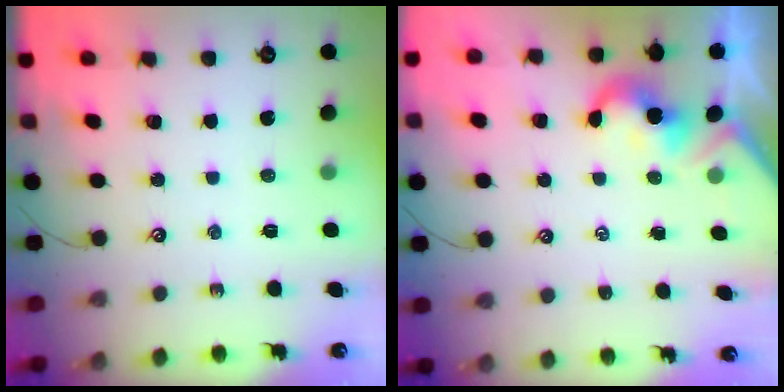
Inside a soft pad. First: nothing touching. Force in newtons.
{"total": 1.9, "press": 1.9, "slide": 0.5}